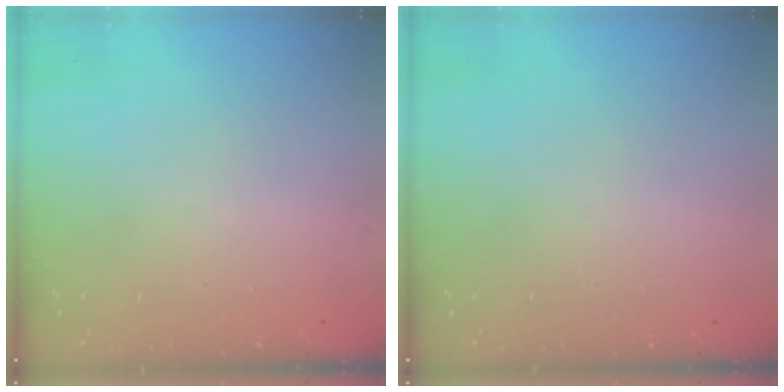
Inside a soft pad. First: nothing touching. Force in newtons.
{"total": 0.0}